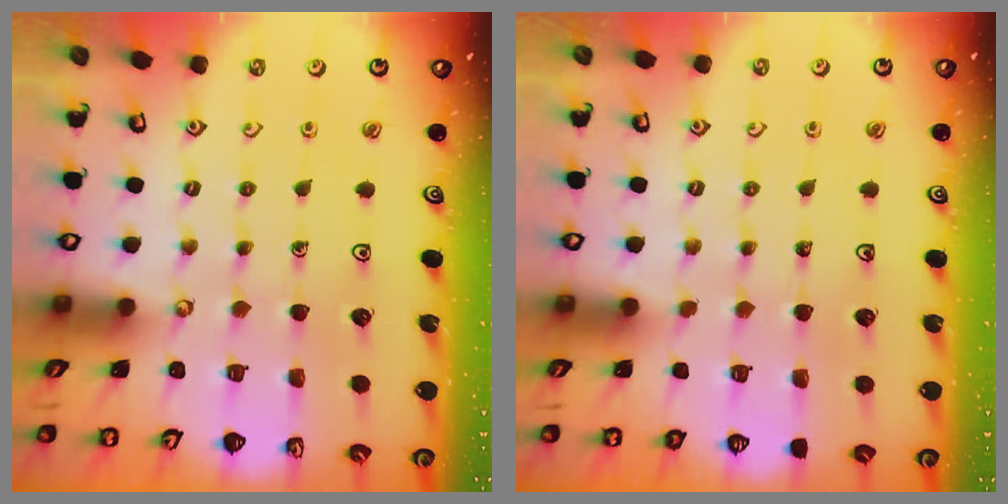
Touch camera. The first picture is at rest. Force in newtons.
{"total": 0.0}